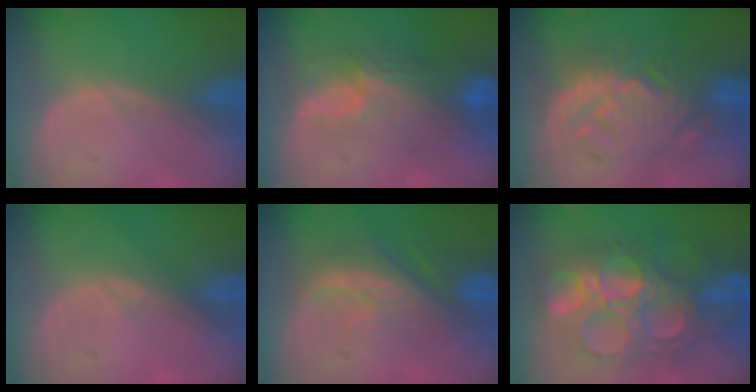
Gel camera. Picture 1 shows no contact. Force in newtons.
{"total": 9.2, "press": 8.2, "slide": 4.3}
{"total": 10.2, "press": 10.2, "slide": 0.5}
{"total": 0.9, "press": 0.8, "slide": 0.3}
{"total": 8.1, "press": 7.3, "slide": 3.3}
{"total": 13.5, "press": 13.4, "slide": 1.5}